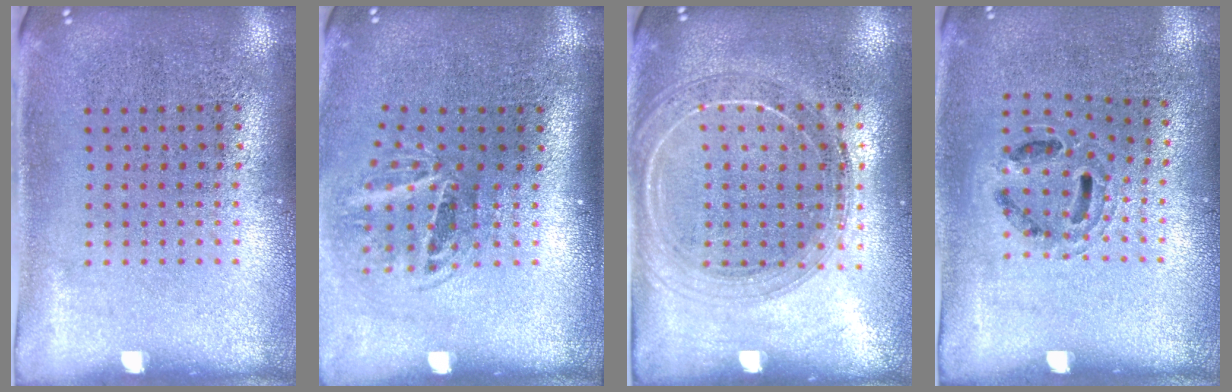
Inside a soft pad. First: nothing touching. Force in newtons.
{"total": 1.9, "press": 1.2, "slide": 1.5}
{"total": 1.7, "press": 1.6, "slide": 0.5}
{"total": 0.8, "press": 0.8, "slide": 0.3}